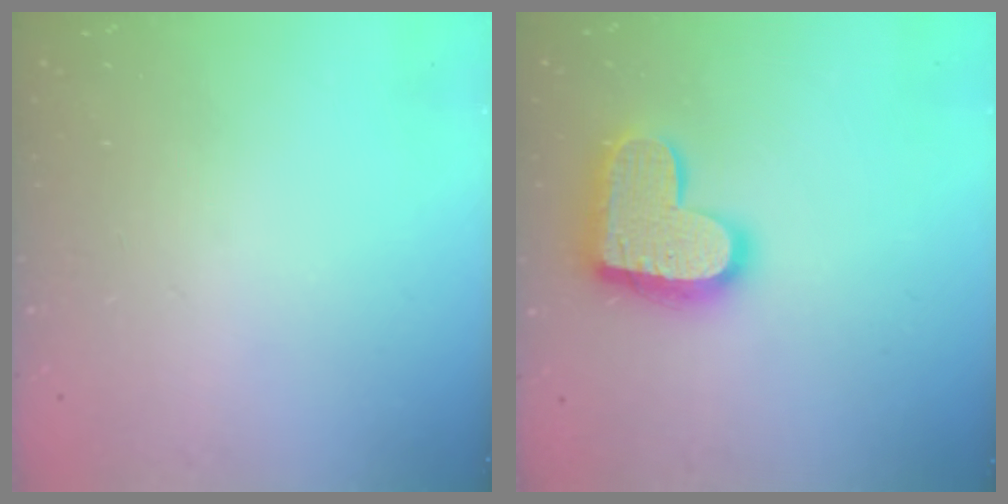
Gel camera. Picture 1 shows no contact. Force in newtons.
{"total": 16.3, "press": 16.3, "slide": 1.3}